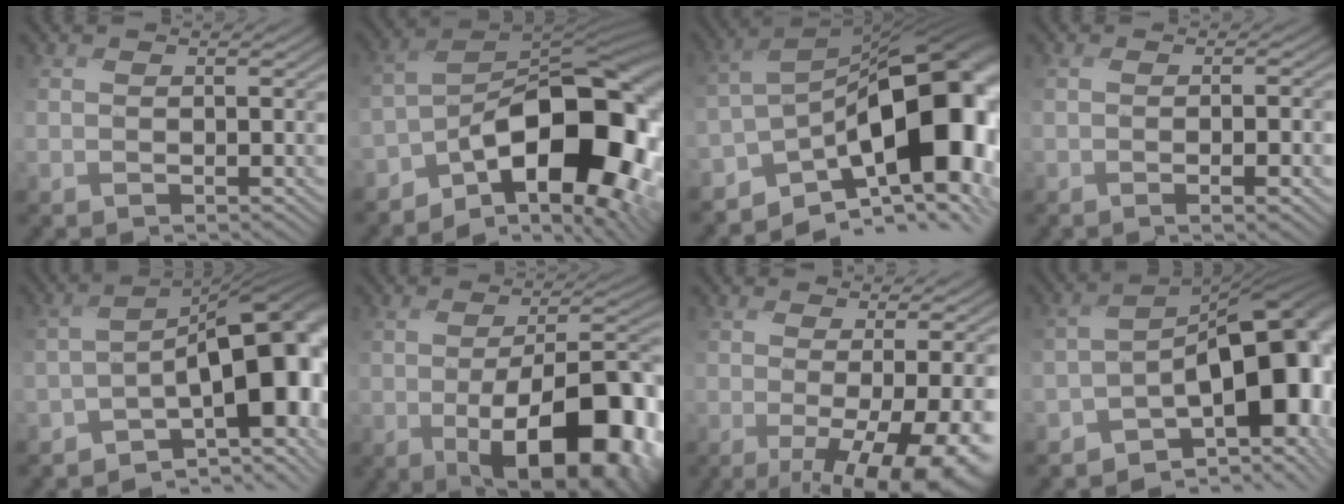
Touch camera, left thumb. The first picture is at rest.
{"total": 16.1, "force": [-6.8, 7.2, 12.7], "torque": [-0.152, 0.003, -0.127]}
{"total": 17.5, "force": [-6.3, 8.2, 14.0], "torque": [-0.193, -0.005, -0.103]}
{"total": 2.7, "force": [-0.7, -0.1, 2.6], "torque": [-0.043, 0.007, -0.008]}
{"total": 14.4, "force": [-4.7, 5.4, 12.5], "torque": [-0.164, -0.004, -0.072]}
{"total": 14.4, "force": [-4.1, 6.0, 12.4], "torque": [-0.185, -0.025, -0.055]}
{"total": 9.1, "force": [-1.9, 1.4, 8.8], "torque": [-0.124, -0.004, -0.013]}
{"total": 15.8, "force": [-5.3, 7.2, 13.0], "torque": [-0.165, -0.012, -0.071]}